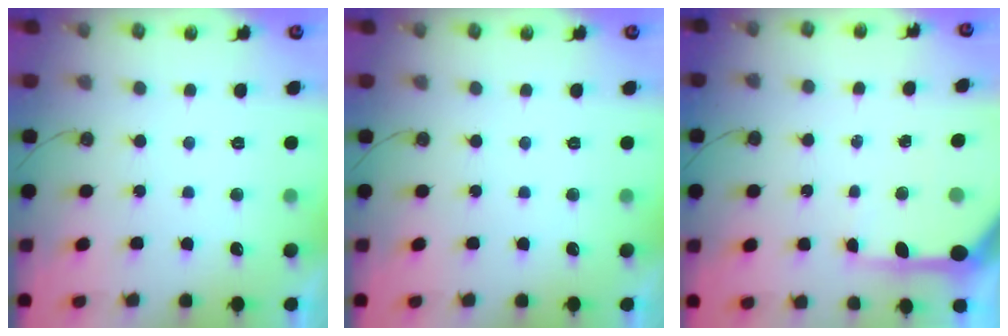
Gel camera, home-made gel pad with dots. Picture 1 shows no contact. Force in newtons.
{"total": 0.0}
{"total": 10.2, "press": 10.2, "slide": 1.2}